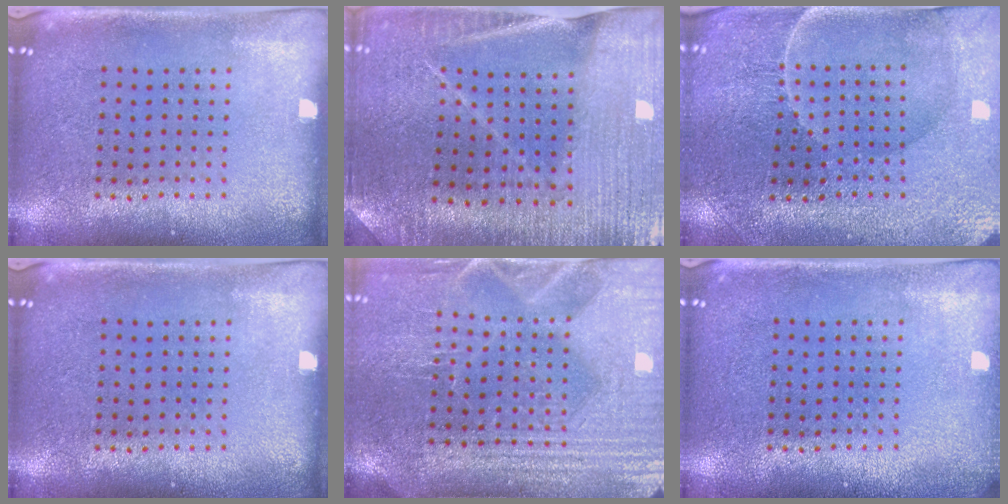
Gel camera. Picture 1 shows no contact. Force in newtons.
{"total": 2.3, "press": 2.3, "slide": 0.1}
{"total": 1.5, "press": 1.5, "slide": 0.1}
{"total": 0.0}
{"total": 4.2, "press": 3.8, "slide": 1.7}
{"total": 0.9, "press": 0.8, "slide": 0.2}